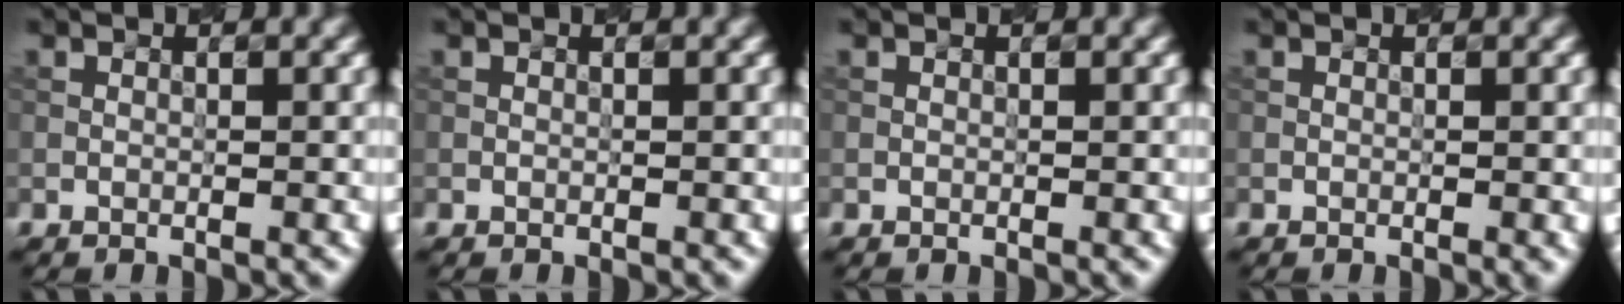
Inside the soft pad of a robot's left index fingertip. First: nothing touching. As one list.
[{"total": 0.0}, {"total": 0.0}, {"total": 0.5, "force": [-0.1, 0.1, 0.5], "torque": [-0.006, 0.000, -0.001]}]